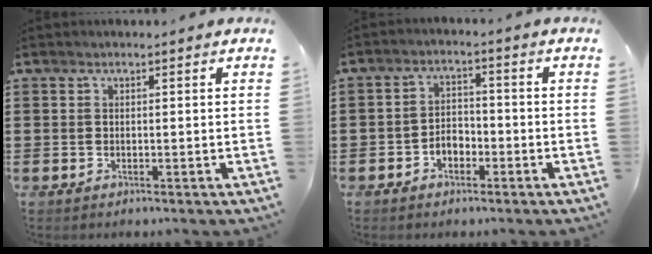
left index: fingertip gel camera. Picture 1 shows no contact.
{"total": 2.9, "force": [-1.9, 1.7, 1.4], "torque": [-0.030, 0.007, -0.040]}